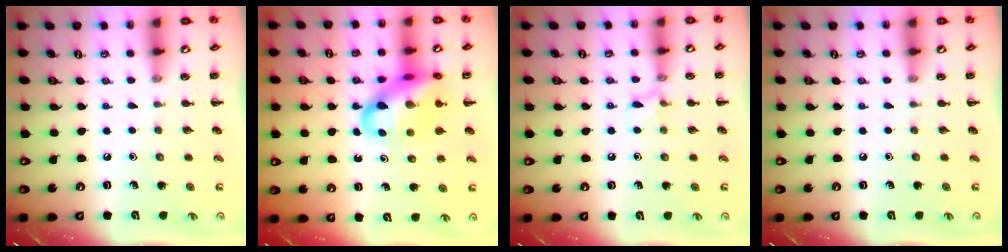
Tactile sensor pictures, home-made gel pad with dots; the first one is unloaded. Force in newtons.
{"total": 17.5, "press": 17.2, "slide": 3.4}
{"total": 6.6, "press": 6.4, "slide": 1.8}
{"total": 0.0}